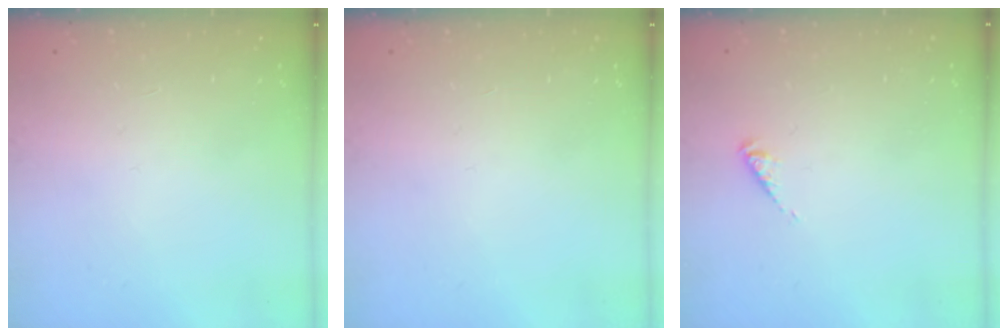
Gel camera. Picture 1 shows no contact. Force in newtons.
{"total": 0.0}
{"total": 2.0, "press": 2.0, "slide": 0.5}